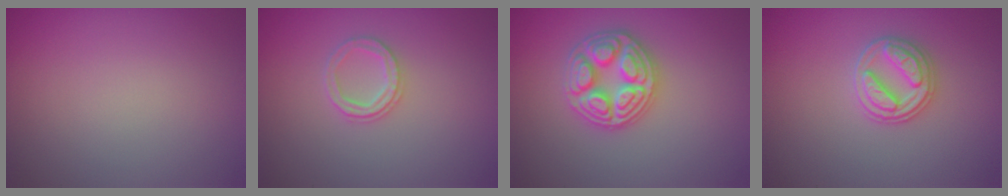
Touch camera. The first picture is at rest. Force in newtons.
{"total": 2.1, "press": 2.0, "slide": 0.4}
{"total": 4.6, "press": 4.5, "slide": 0.6}
{"total": 2.9, "press": 2.8, "slide": 0.4}